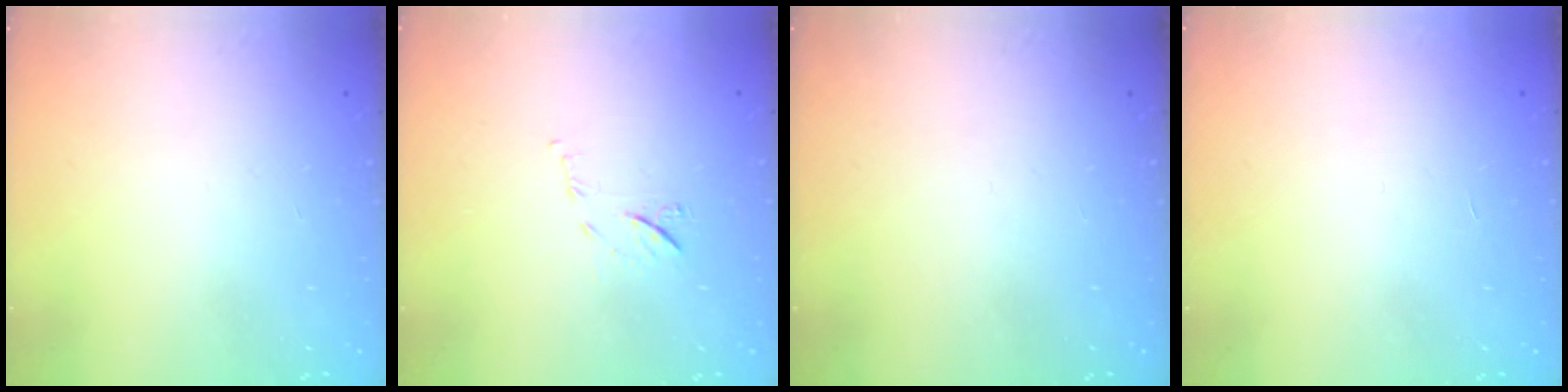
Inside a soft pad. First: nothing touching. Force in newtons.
{"total": 7.0, "press": 7.0, "slide": 0.7}
{"total": 0.0}
{"total": 1.7, "press": 1.7, "slide": 0.1}